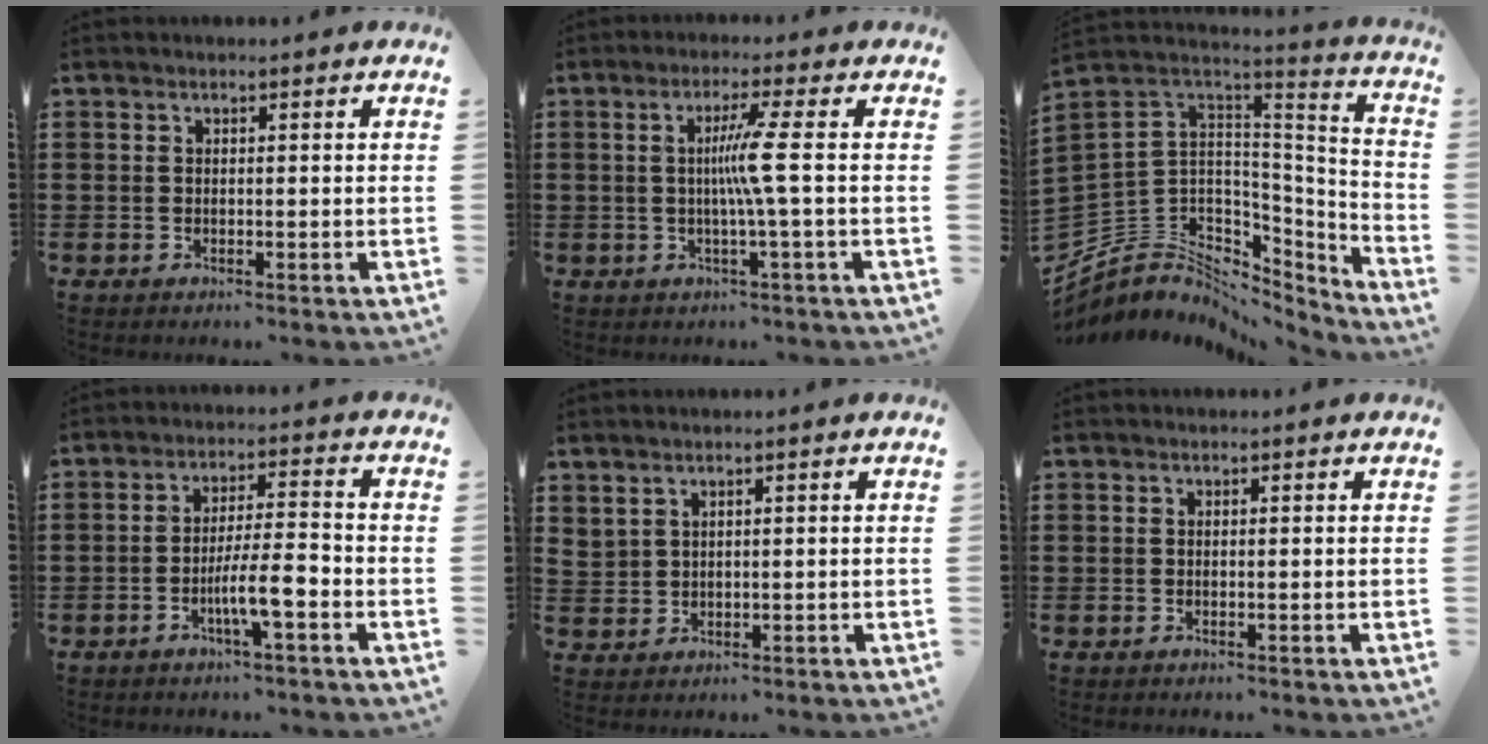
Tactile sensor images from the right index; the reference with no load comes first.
{"total": 5.6, "force": [-0.1, -1.2, 5.5], "torque": [-0.101, -0.009, -0.011]}
{"total": 7.1, "force": [-1.1, 6.7, 2.0], "torque": [-0.084, -0.030, -0.014]}
{"total": 7.0, "force": [-2.9, 1.0, 6.3], "torque": [-0.116, -0.004, -0.055]}
{"total": 1.7, "force": [1.4, 1.0, 0.4], "torque": [-0.013, 0.004, 0.027]}
{"total": 0.0}